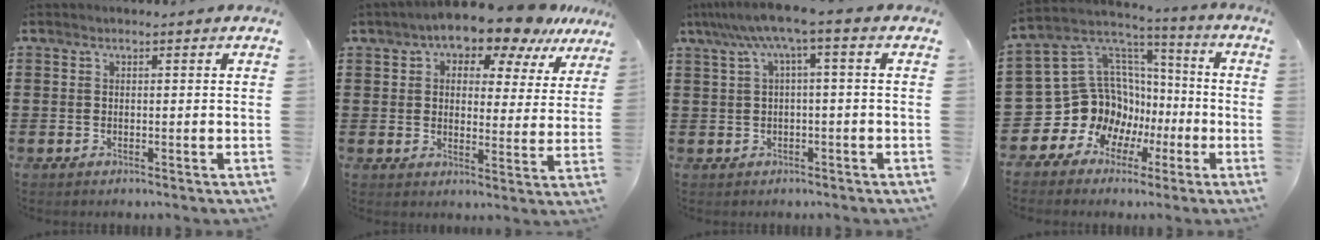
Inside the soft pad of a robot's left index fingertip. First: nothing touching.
{"total": 8.1, "force": [7.1, 2.3, 3.3], "torque": [-0.071, -0.034, 0.121]}
{"total": 5.1, "force": [0.9, 0.1, 5.0], "torque": [-0.104, -0.007, 0.008]}
{"total": 13.1, "force": [-2.7, 12.4, 3.3], "torque": [-0.122, -0.032, -0.022]}